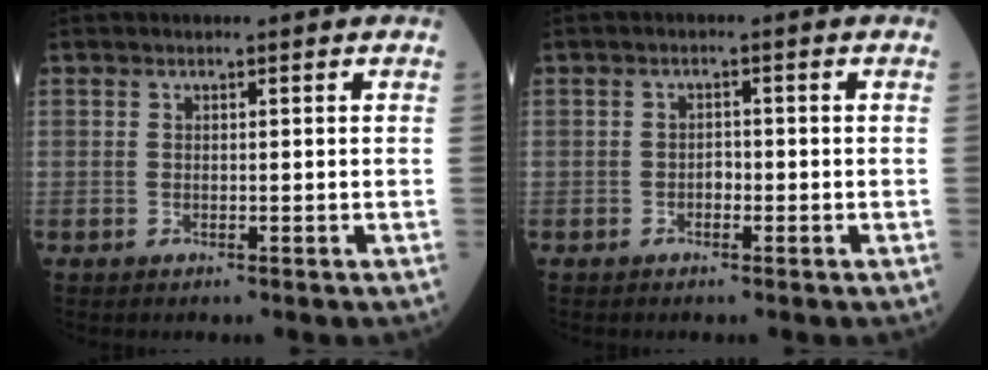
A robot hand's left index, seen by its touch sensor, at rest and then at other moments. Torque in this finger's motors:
{"motor_torque": [-0.08, 0.15, -0.01, -0.01]}